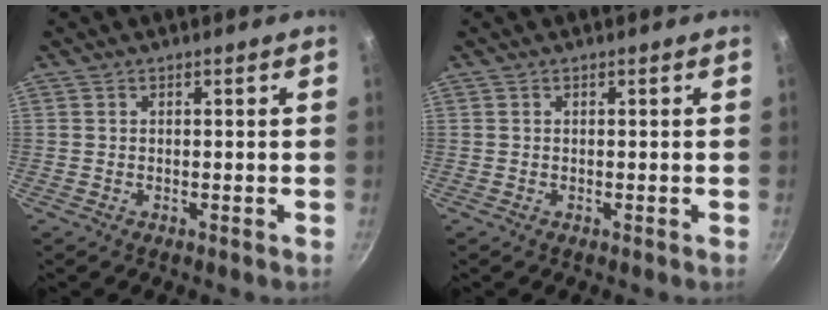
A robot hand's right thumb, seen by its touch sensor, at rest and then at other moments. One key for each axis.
{"total": 0.0}